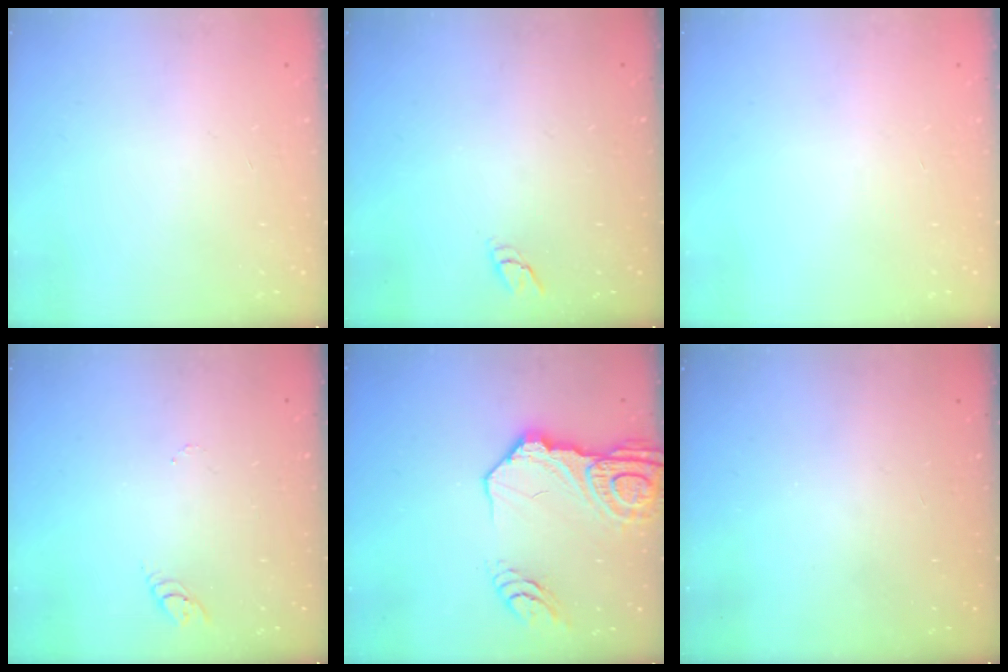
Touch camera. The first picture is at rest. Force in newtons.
{"total": 3.6, "press": 3.6, "slide": 0.4}
{"total": 0.0}
{"total": 2.7, "press": 2.7, "slide": 0.2}
{"total": 18.1, "press": 18.0, "slide": 1.9}
{"total": 0.0}